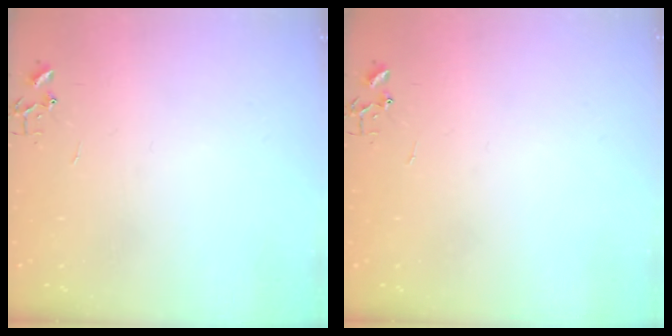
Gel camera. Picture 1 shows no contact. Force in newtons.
{"total": 0.0}